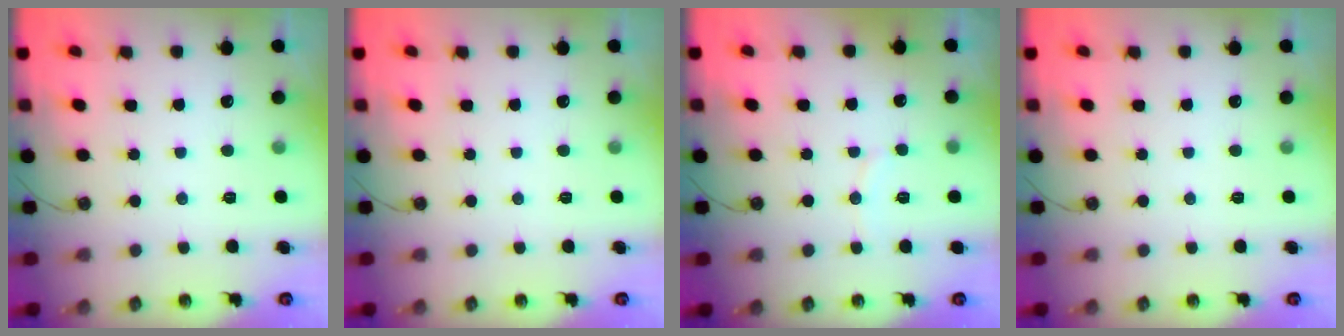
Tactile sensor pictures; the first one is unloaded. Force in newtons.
{"total": 0.0}
{"total": 5.9, "press": 5.9, "slide": 0.7}
{"total": 0.0}